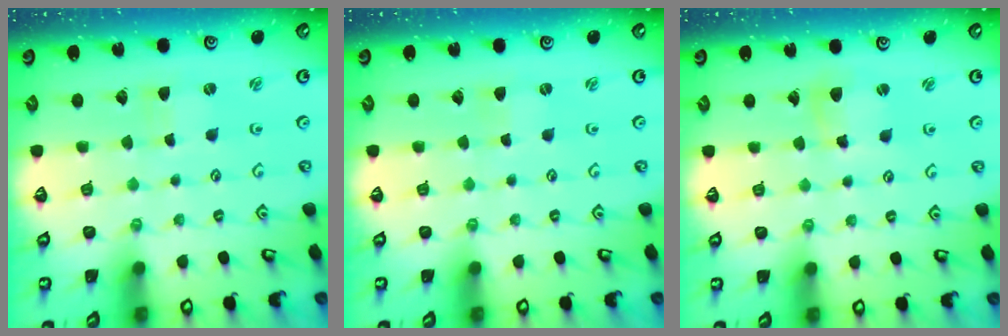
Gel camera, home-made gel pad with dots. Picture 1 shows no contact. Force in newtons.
{"total": 0.0}
{"total": 5.4, "press": 5.4, "slide": 0.7}